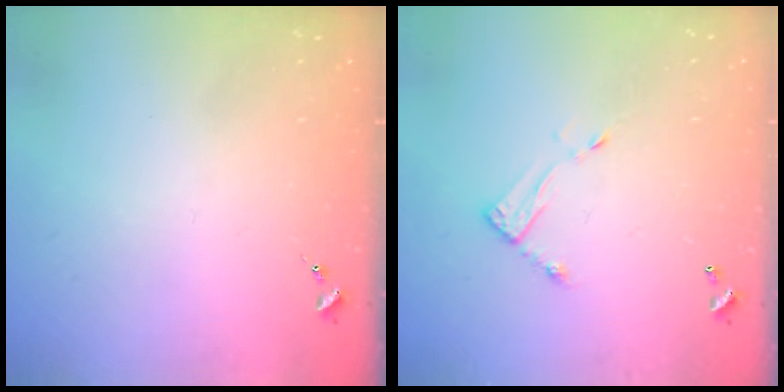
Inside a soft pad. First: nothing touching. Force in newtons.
{"total": 7.1, "press": 7.1, "slide": 0.5}